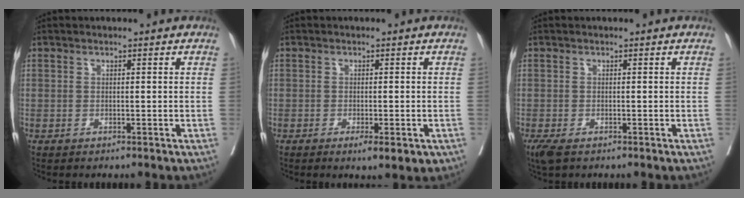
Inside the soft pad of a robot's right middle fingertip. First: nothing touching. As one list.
[{"total": 3.8, "force": [-1.8, 1.0, 3.2], "torque": [-0.040, -0.006, -0.022]}, {"total": 2.7, "force": [-1.8, 1.0, 1.8], "torque": [-0.040, -0.011, -0.030]}]